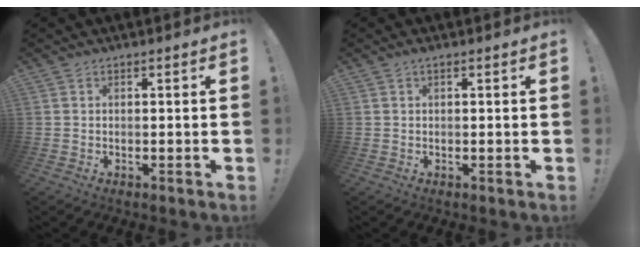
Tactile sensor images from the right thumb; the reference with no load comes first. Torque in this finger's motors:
{"motor_torque": [0.18, -0.21, -0.17, 0.07, 0.07]}